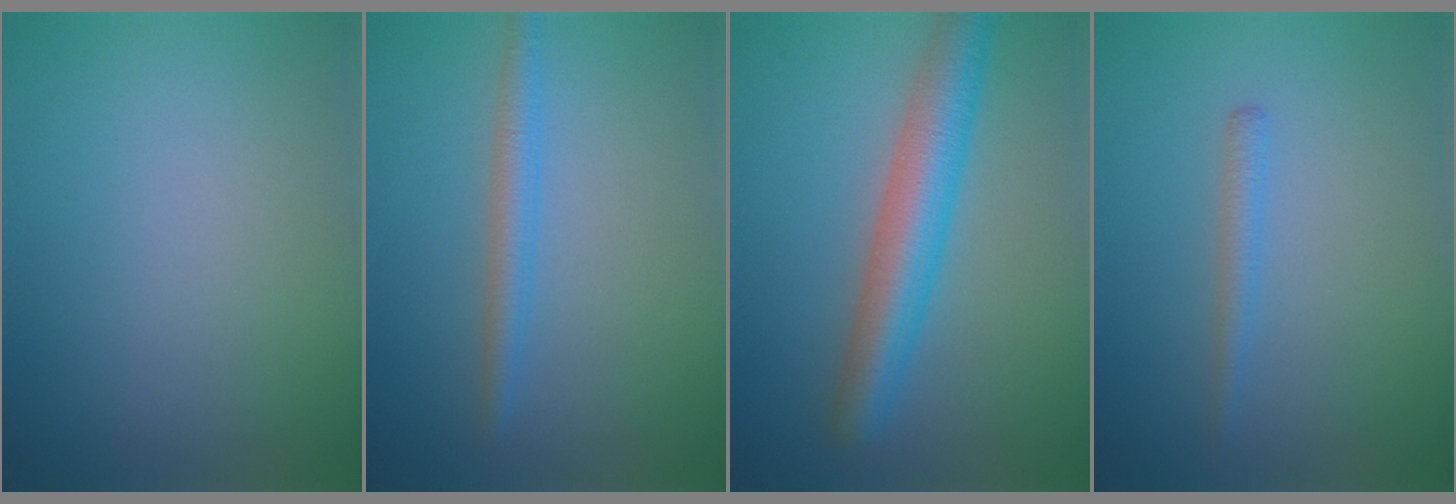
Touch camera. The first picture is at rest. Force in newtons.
{"total": 2.4, "press": 2.4, "slide": 0.1}
{"total": 6.1, "press": 6.1, "slide": 0.2}
{"total": 1.3, "press": 1.3, "slide": 0.1}